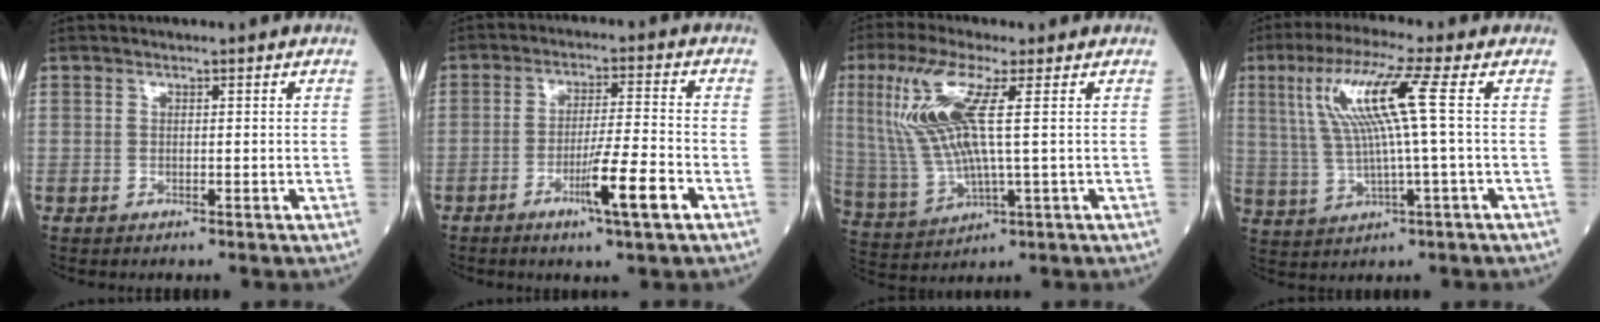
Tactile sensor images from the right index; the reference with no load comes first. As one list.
[{"total": 7.9, "force": [-3.6, -0.4, 7.0], "torque": [-0.121, -0.012, -0.062]}, {"total": 12.0, "force": [3.2, 1.7, 11.5], "torque": [-0.273, 0.007, 0.067]}, {"total": 10.7, "force": [2.6, -0.7, 10.4], "torque": [-0.211, 0.018, 0.054]}]